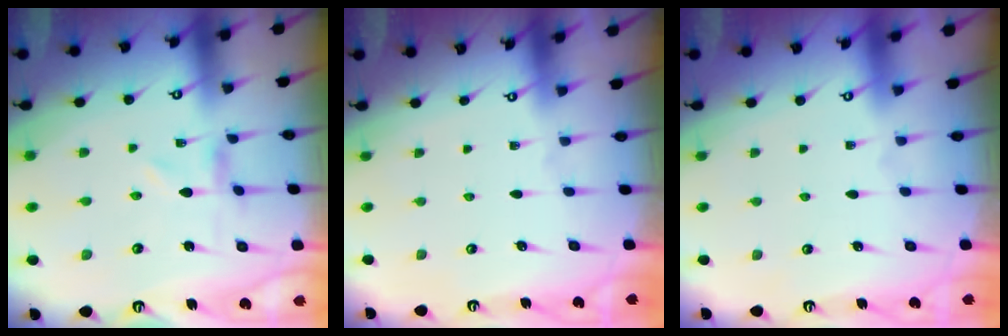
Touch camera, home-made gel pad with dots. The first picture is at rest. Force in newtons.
{"total": 0.0}
{"total": 1.6, "press": 1.6, "slide": 0.2}